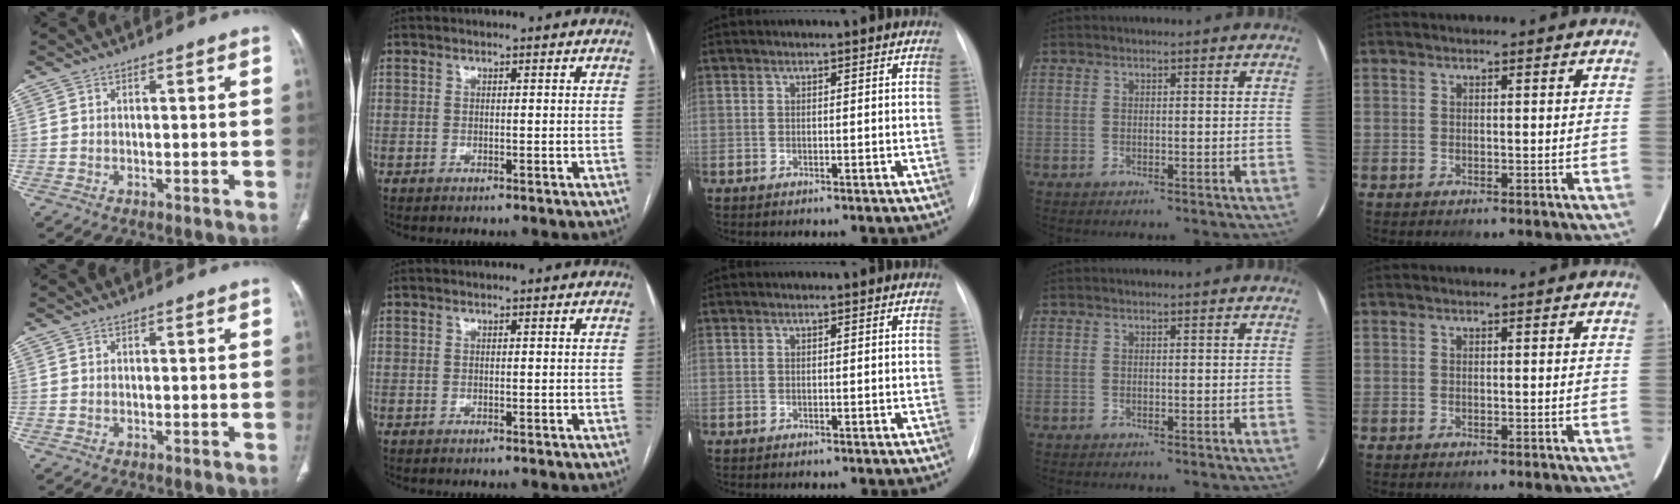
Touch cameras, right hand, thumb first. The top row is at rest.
{}